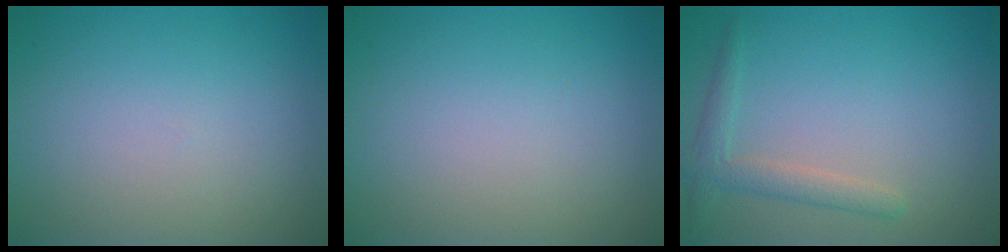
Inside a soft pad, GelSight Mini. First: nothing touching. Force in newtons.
{"total": 0.0}
{"total": 2.3, "press": 2.2, "slide": 0.2}